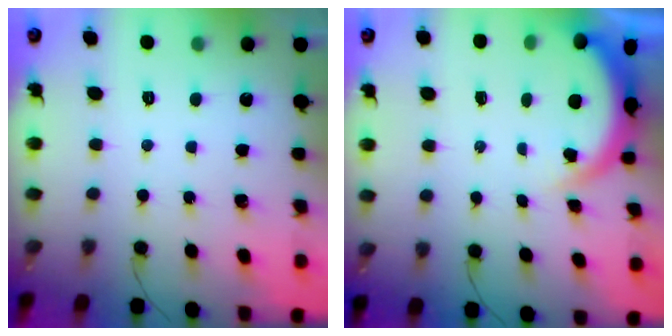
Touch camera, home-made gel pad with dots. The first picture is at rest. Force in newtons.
{"total": 4.4, "press": 4.3, "slide": 0.2}